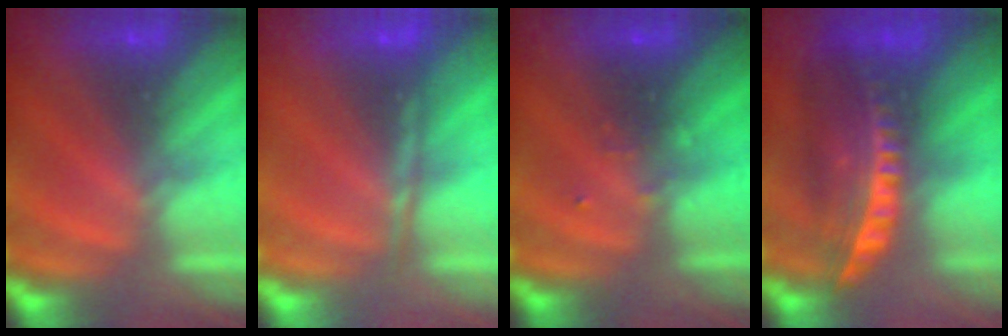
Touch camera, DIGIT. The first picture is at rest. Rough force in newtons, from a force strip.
{"total": 1.6}
{"total": 2.4}
{"total": 5.8}